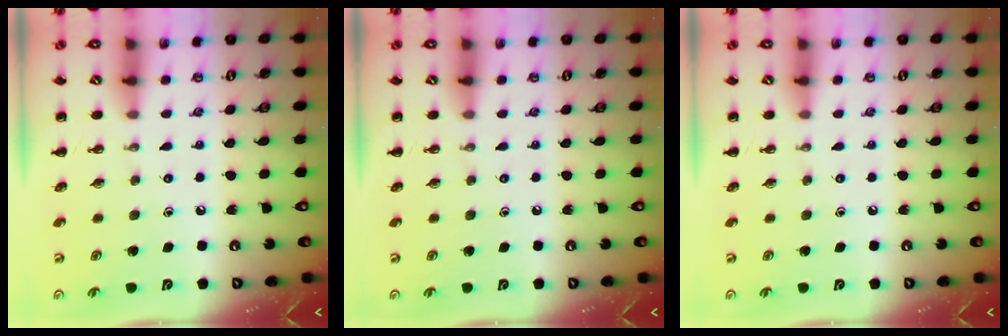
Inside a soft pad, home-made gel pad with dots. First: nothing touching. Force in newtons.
{"total": 0.0}
{"total": 0.0}